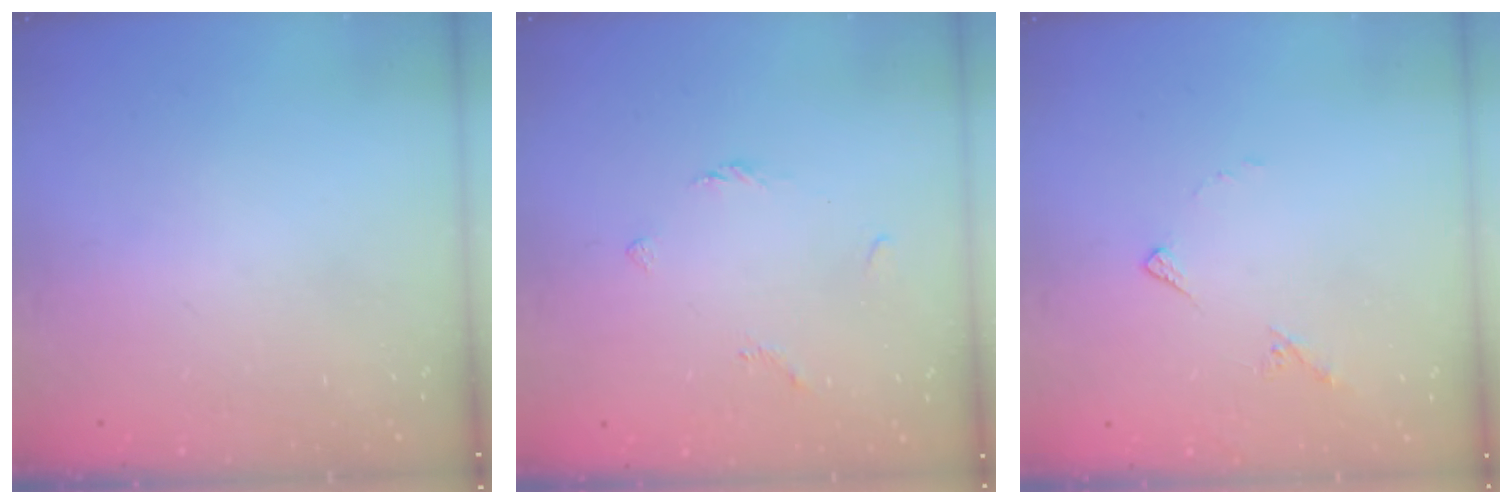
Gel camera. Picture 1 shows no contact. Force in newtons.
{"total": 2.1, "press": 2.0, "slide": 0.6}
{"total": 5.6, "press": 5.6, "slide": 0.6}